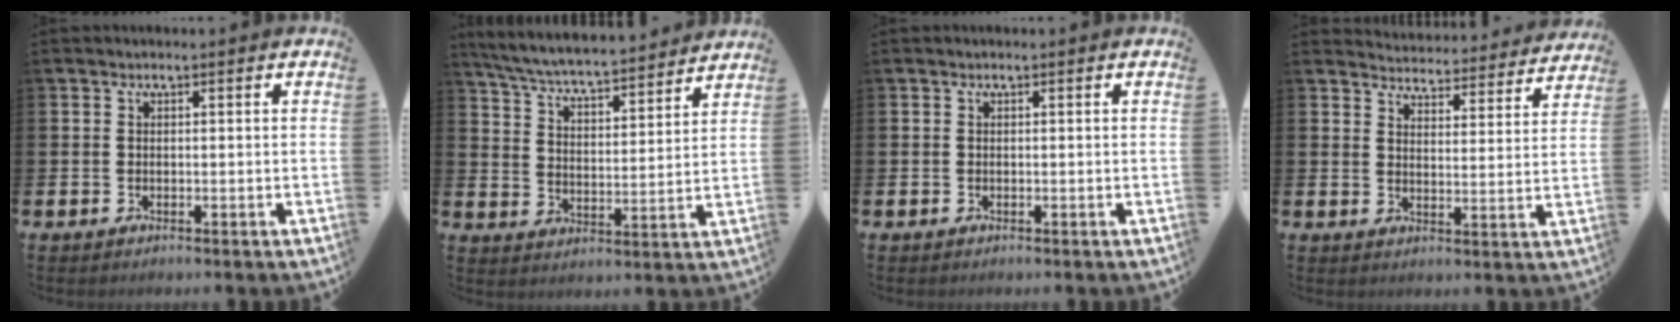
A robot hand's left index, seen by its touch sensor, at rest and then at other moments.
{"total": 6.4, "force": [6.2, 0.3, 1.5], "torque": [-0.061, -0.049, 0.106]}
{"total": 0.0}
{"total": 4.5, "force": [4.5, 0.6, 0.0], "torque": [-0.019, -0.039, 0.076]}